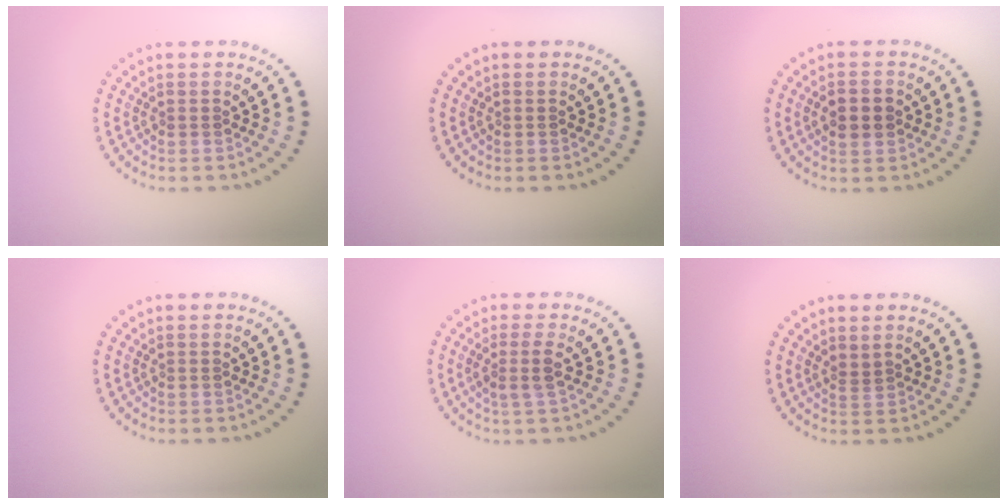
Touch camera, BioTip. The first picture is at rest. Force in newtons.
{"total": 0.0}
{"total": 3.0, "press": 3.0, "slide": 0.2}
{"total": 0.0}
{"total": 2.0, "press": 1.6, "slide": 1.1}
{"total": 0.8, "press": 0.4, "slide": 0.7}